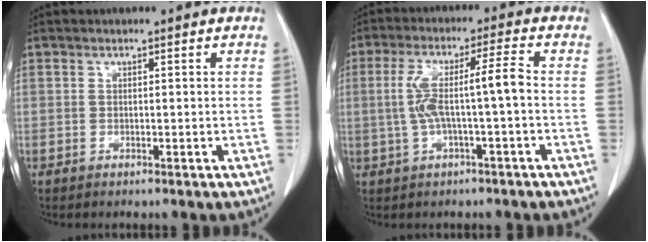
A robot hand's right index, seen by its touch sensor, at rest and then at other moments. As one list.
[{"total": 7.7, "force": [-0.5, 0.3, 7.7], "torque": [-0.157, 0.023, -0.008]}]